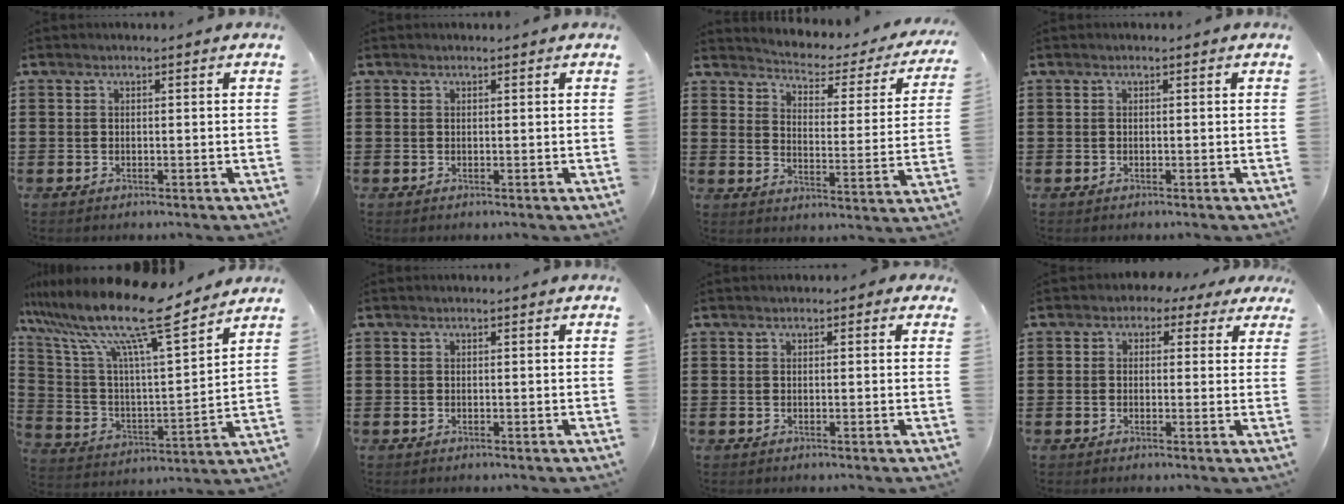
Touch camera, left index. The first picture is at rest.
{"total": 0.0}
{"total": 2.5, "force": [2.3, 0.6, 0.4], "torque": [-0.029, -0.026, 0.029]}
{"total": 0.0}
{"total": 15.5, "force": [11.5, 2.0, 10.1], "torque": [-0.225, -0.075, 0.187]}
{"total": 0.0}
{"total": 0.7, "force": [-0.1, 0.7, 0.3], "torque": [-0.008, 0.005, -0.004]}
{"total": 2.0, "force": [0.4, 1.7, 1.0], "torque": [-0.028, 0.010, 0.005]}